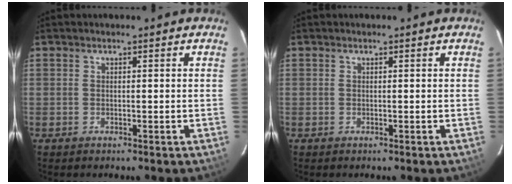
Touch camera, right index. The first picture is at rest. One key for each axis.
{"total": 0.0}